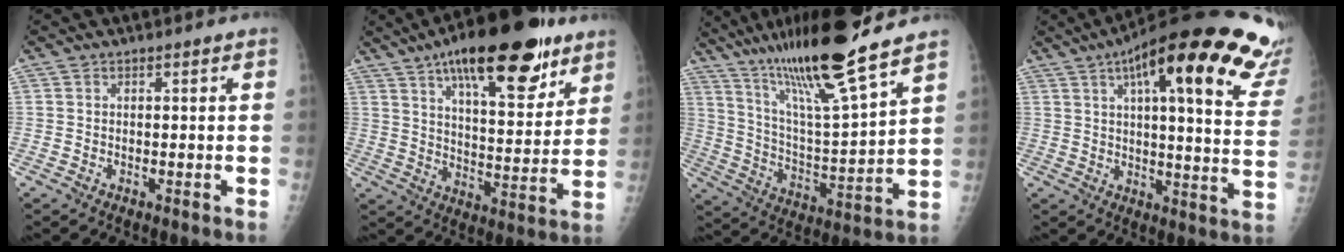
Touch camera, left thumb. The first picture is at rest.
{"total": 23.3, "force": [13.9, 8.4, 16.7], "torque": [-0.221, -0.042, 0.215]}
{"total": 21.4, "force": [16.0, 1.3, 14.1], "torque": [-0.231, -0.062, 0.288]}
{"total": 31.3, "force": [18.1, 7.4, 24.5], "torque": [-0.262, -0.014, 0.235]}